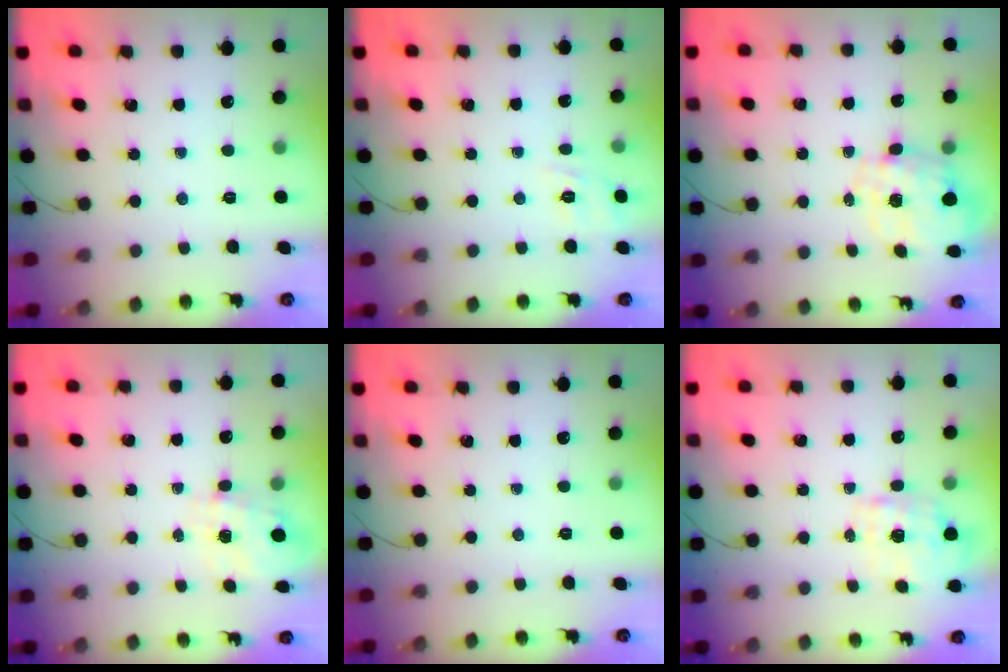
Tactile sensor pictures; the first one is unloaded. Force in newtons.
{"total": 2.2, "press": 1.2, "slide": 1.8}
{"total": 2.5, "press": 2.3, "slide": 0.9}
{"total": 0.7, "press": 0.4, "slide": 0.6}
{"total": 0.0}
{"total": 1.8, "press": 1.7, "slide": 0.6}